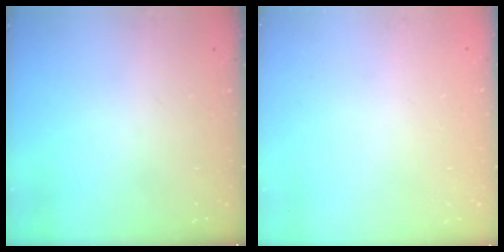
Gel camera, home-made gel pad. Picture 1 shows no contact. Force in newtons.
{"total": 0.0}